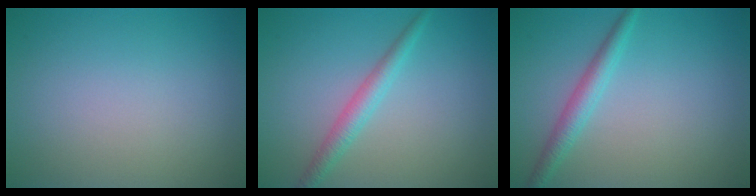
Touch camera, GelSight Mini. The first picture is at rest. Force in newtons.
{"total": 2.3, "press": 2.2, "slide": 0.1}
{"total": 2.3, "press": 2.3, "slide": 0.1}